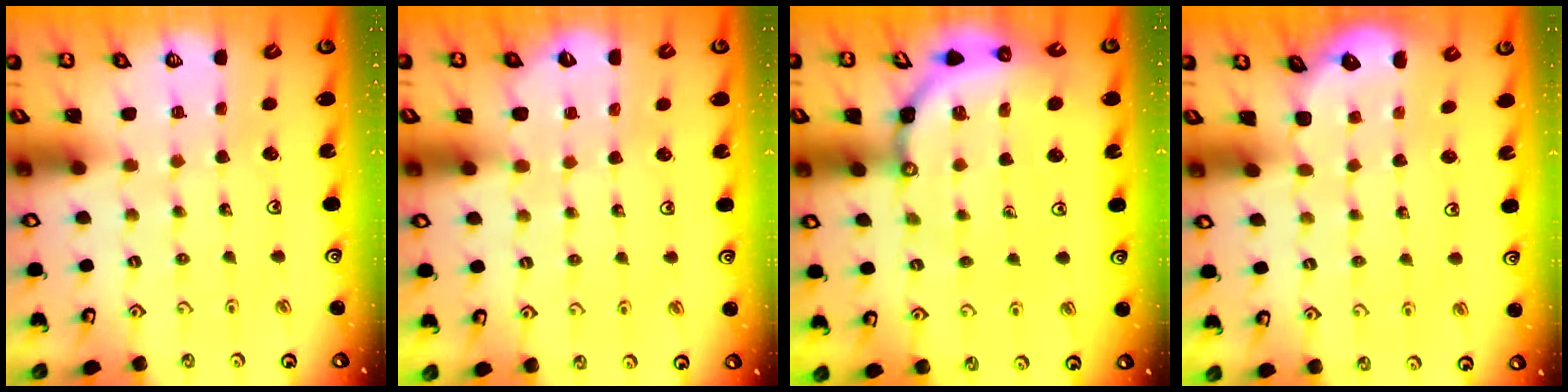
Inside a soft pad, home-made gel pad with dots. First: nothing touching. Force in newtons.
{"total": 2.9, "press": 2.9, "slide": 0.3}
{"total": 8.1, "press": 8.1, "slide": 1.0}
{"total": 1.6, "press": 0.9, "slide": 1.3}